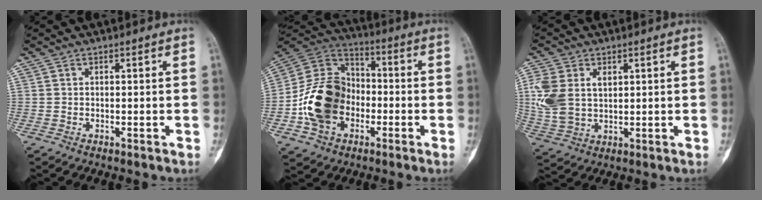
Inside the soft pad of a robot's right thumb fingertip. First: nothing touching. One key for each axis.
{"total": 17.6, "fx": -4.1, "fy": 13.2, "fz": 10.9, "tx": -0.176, "ty": 0.039, "tz": -0.079}
{"total": 11.3, "fx": 2.8, "fy": 7.6, "fz": 7.9, "tx": -0.173, "ty": 0.003, "tz": 0.064}